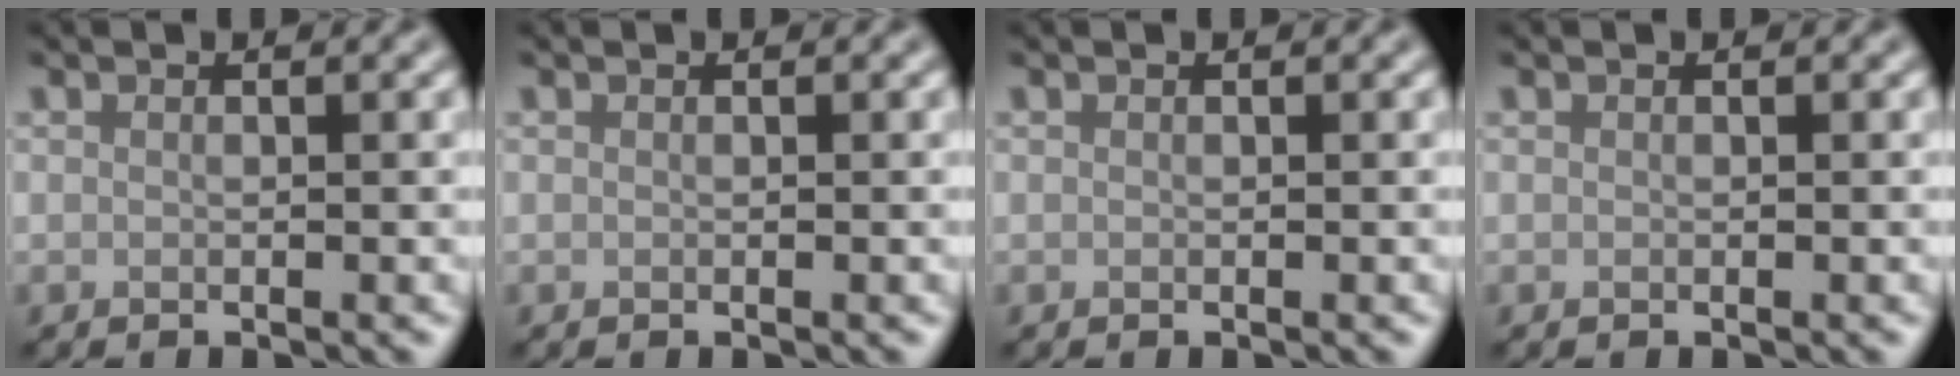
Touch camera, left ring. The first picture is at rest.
{"total": 0.0}
{"total": 0.0}
{"total": 0.0}